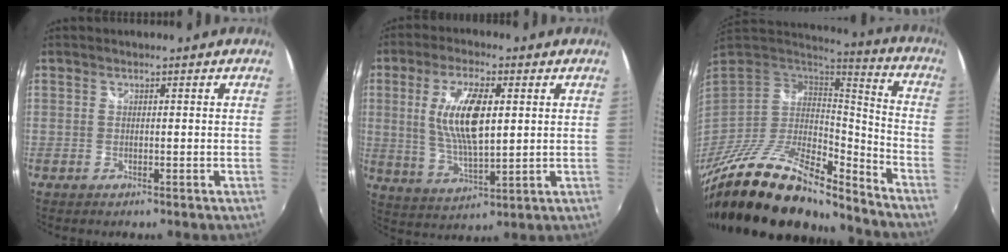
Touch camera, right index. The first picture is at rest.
{"total": 12.0, "force": [2.3, 4.1, 11.1], "torque": [-0.214, -0.003, 0.050]}
{"total": 23.9, "force": [-18.0, 8.0, 13.6], "torque": [-0.251, -0.025, -0.312]}